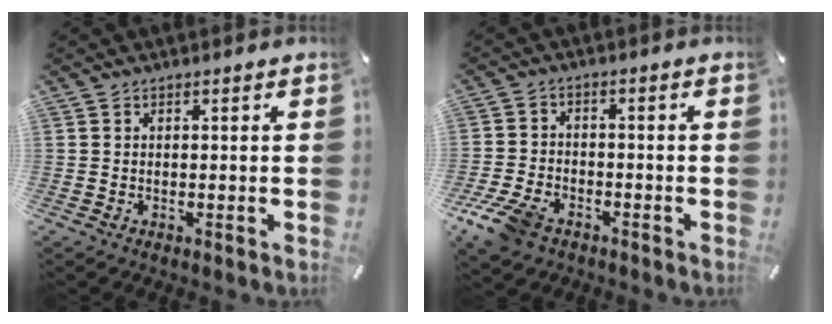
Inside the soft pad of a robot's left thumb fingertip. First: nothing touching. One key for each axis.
{"total": 8.2, "fx": -5.3, "fy": 4.7, "fz": 4.3, "tx": -0.103, "ty": 0.017, "tz": -0.102}